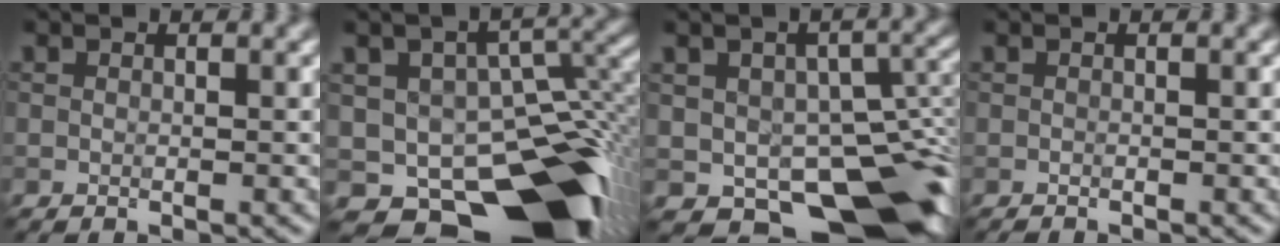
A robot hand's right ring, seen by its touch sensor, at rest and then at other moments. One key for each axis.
{"total": 13.5, "fx": -6.4, "fy": 7.8, "fz": 9.0, "tx": -0.130, "ty": -0.009, "tz": -0.093}
{"total": 12.2, "fx": -4.8, "fy": 7.5, "fz": 8.3, "tx": -0.107, "ty": -0.017, "tz": -0.073}
{"total": 0.6, "fx": -0.6, "fy": -0.1, "fz": -0.1, "tx": 0.001, "ty": 0.004, "tz": -0.012}